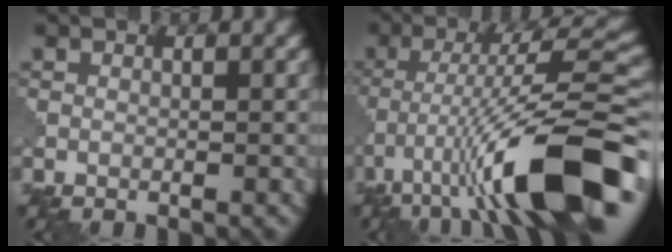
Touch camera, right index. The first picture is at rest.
{"total": 13.3, "force": [-6.3, 2.4, 11.4], "torque": [-0.183, 0.022, -0.096]}